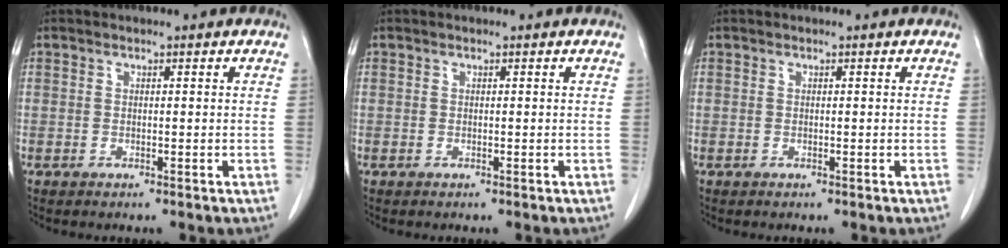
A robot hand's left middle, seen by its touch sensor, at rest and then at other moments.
{"total": 0.0}
{"total": 0.0}